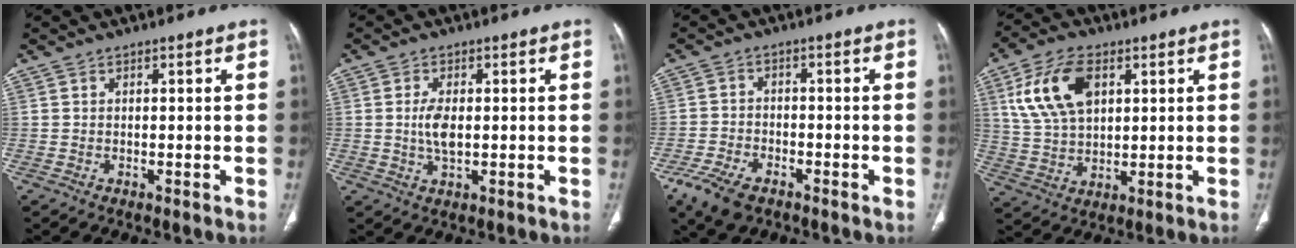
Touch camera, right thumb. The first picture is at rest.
{"total": 4.4, "force": [0.1, 2.1, 3.9], "torque": [-0.080, -0.004, 0.005]}
{"total": 8.1, "force": [-5.0, 4.3, 4.7], "torque": [-0.096, 0.008, -0.090]}
{"total": 13.3, "force": [4.7, 7.8, 9.7], "torque": [-0.178, -0.004, 0.096]}